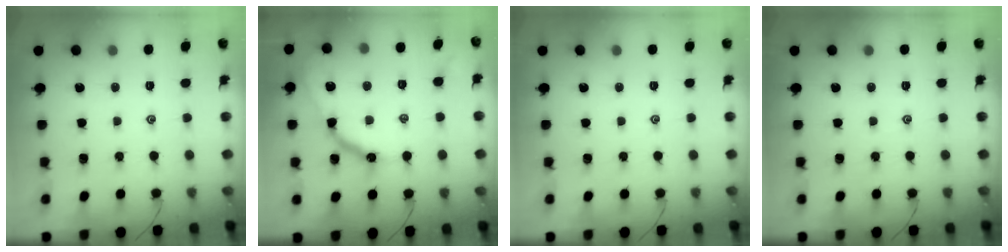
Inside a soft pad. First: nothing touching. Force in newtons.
{"total": 10.6, "press": 10.5, "slide": 0.4}
{"total": 0.0}
{"total": 0.0}